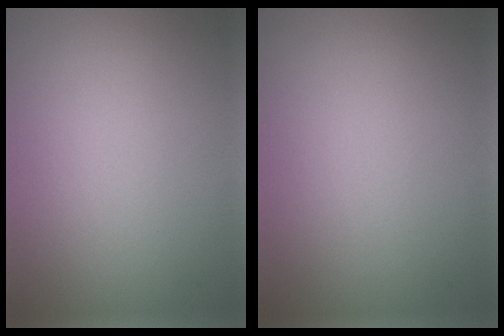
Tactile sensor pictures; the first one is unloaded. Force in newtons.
{"total": 0.0}